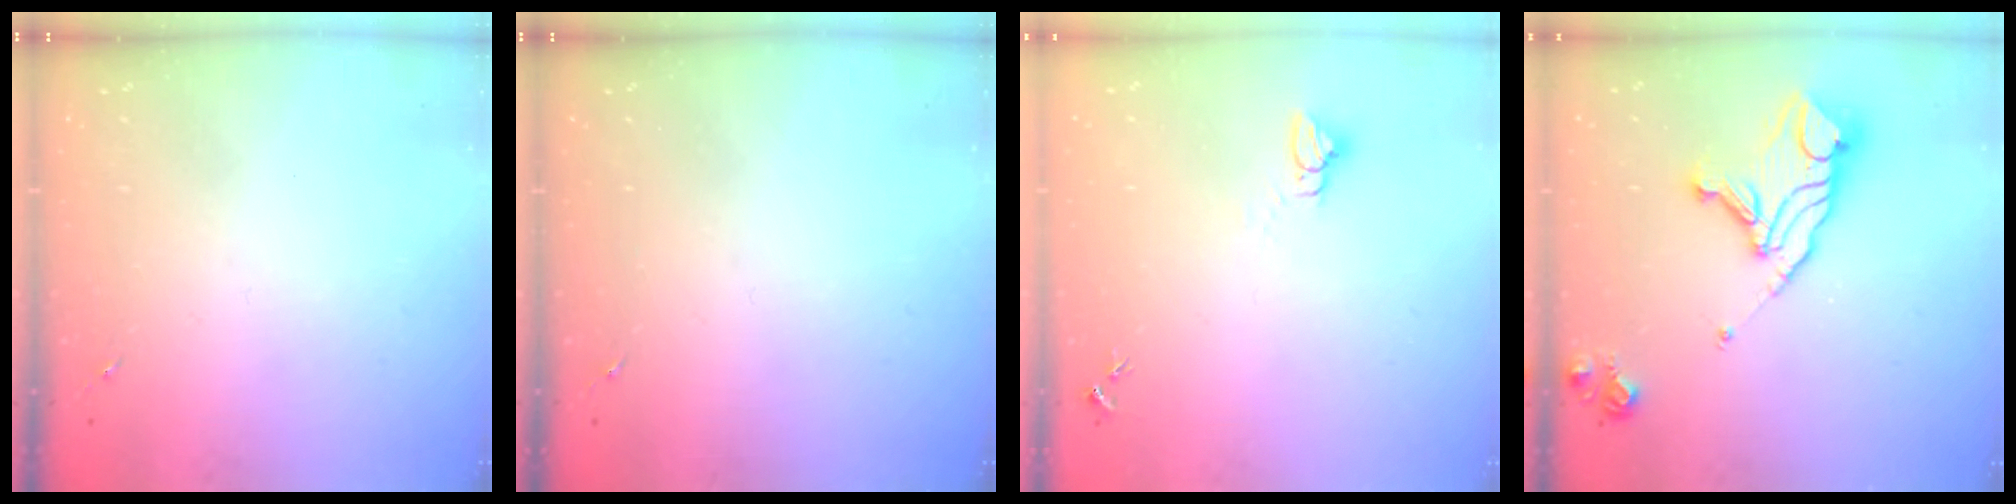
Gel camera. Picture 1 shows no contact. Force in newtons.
{"total": 0.0}
{"total": 3.0, "press": 3.0, "slide": 0.1}
{"total": 14.9, "press": 14.8, "slide": 1.5}